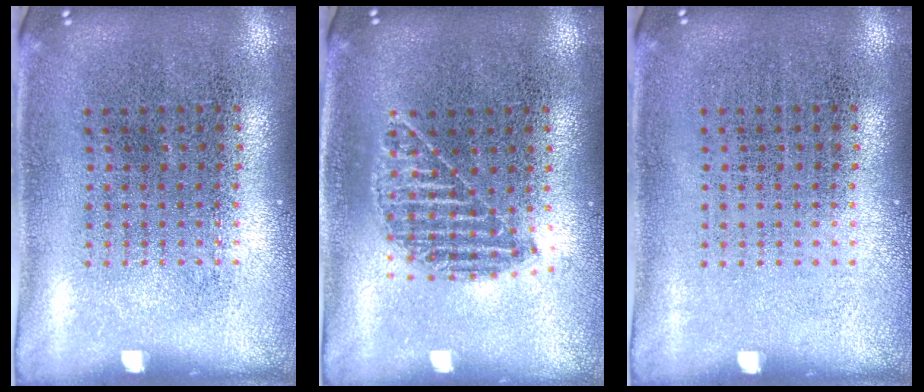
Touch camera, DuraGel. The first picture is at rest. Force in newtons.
{"total": 1.2, "press": 1.1, "slide": 0.5}
{"total": 0.0}